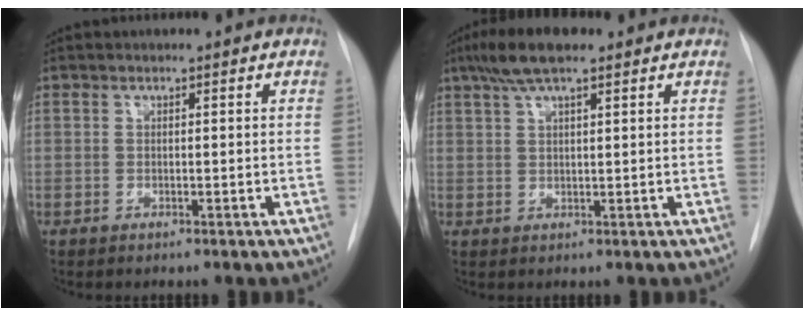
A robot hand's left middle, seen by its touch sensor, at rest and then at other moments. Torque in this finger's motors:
{"motor_torque": [0.27, -0.22, 0.16, 0.05]}